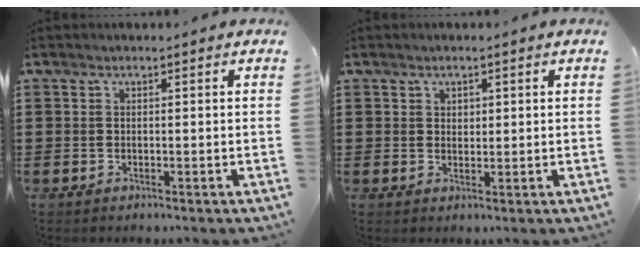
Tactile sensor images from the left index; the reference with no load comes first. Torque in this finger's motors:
{"motor_torque": [-0.03, -0.14, 0.00, 0.00]}